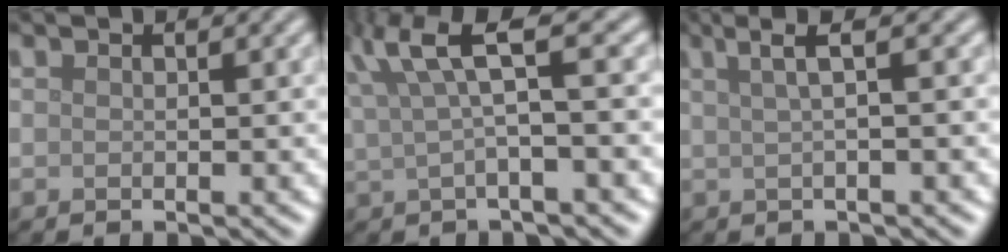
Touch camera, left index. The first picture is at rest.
{"total": 5.2, "force": [2.5, 0.9, 4.4], "torque": [-0.083, 0.019, 0.045]}
{"total": 2.9, "force": [1.0, 0.7, 2.7], "torque": [-0.037, 0.009, 0.016]}